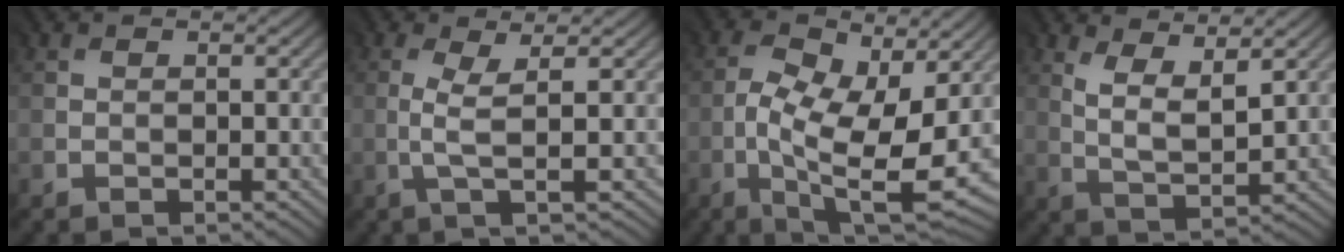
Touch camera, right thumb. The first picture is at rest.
{"total": 2.5, "force": [-0.1, -0.2, 2.5], "torque": [-0.053, 0.003, -0.004]}
{"total": 12.5, "force": [-1.9, 5.3, 11.1], "torque": [-0.207, -0.008, -0.028]}
{"total": 4.7, "force": [2.8, 1.3, 3.5], "torque": [-0.069, -0.008, 0.059]}